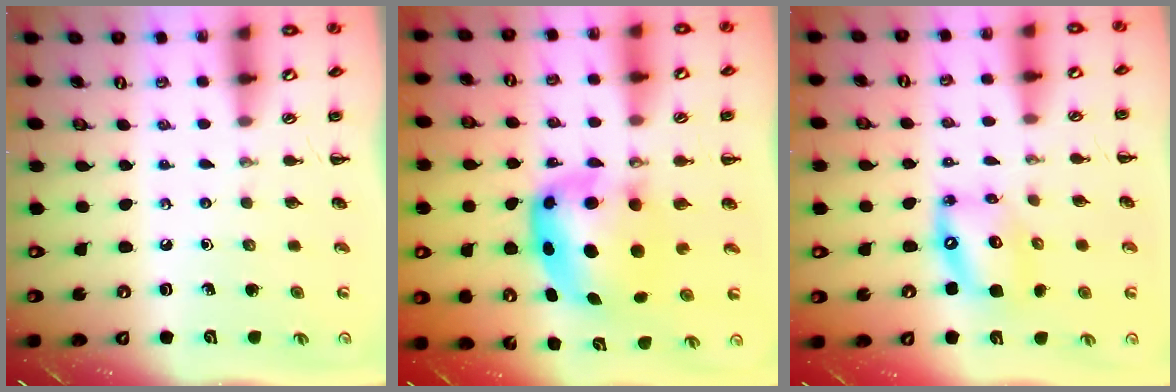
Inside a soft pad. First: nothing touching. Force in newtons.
{"total": 7.5, "press": 7.3, "slide": 1.5}
{"total": 12.1, "press": 11.7, "slide": 2.8}